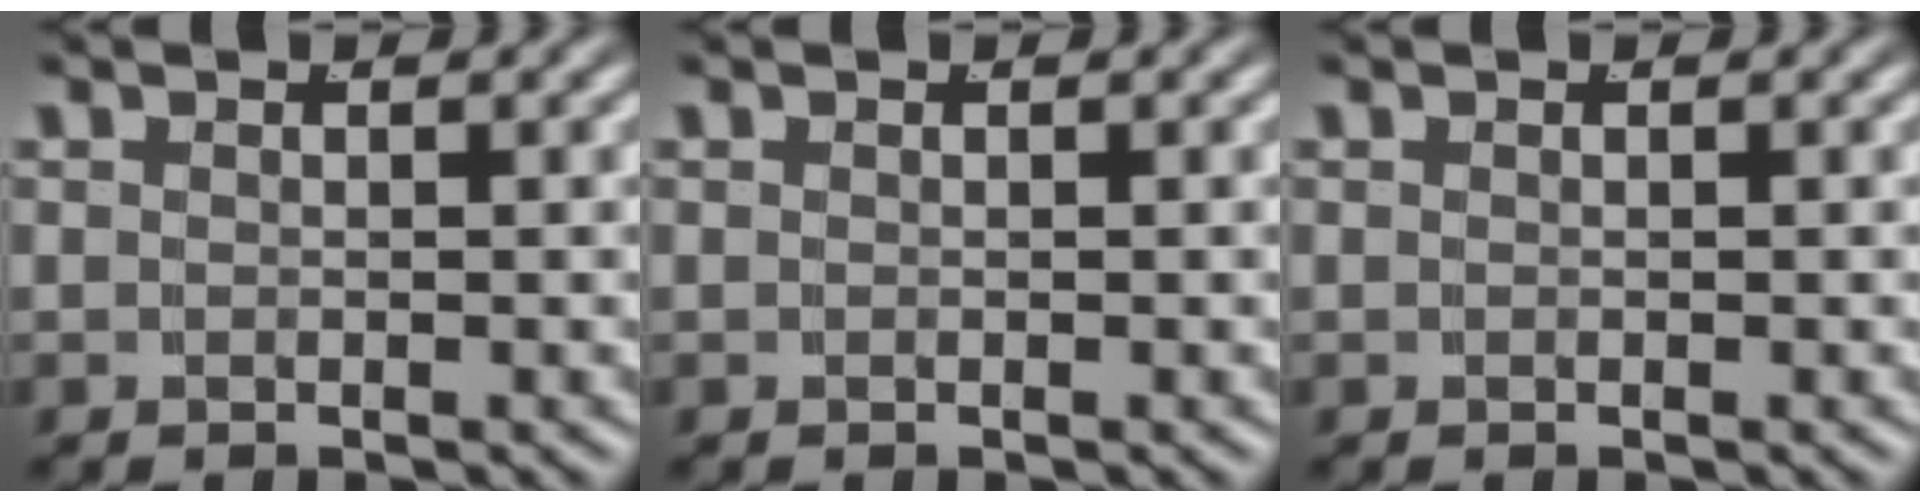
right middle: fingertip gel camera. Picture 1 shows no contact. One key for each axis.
{"total": 0.0}
{"total": 0.0}